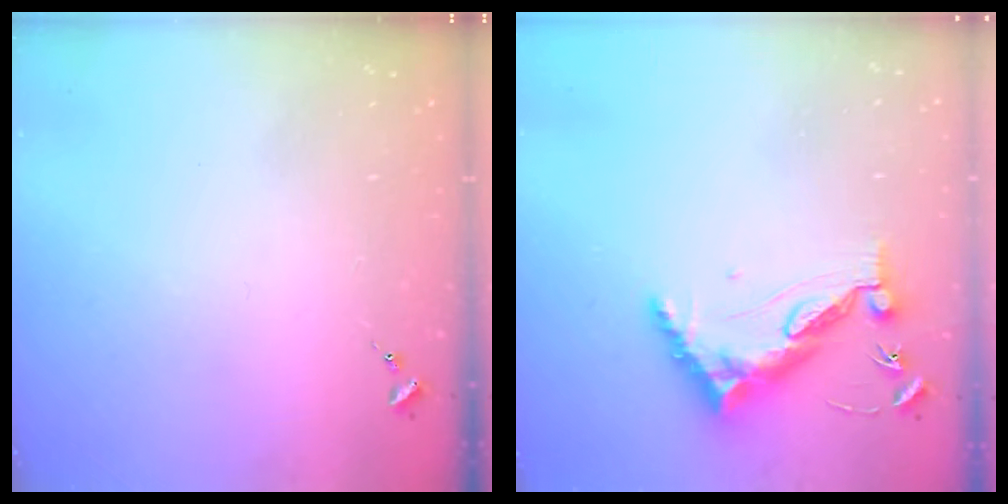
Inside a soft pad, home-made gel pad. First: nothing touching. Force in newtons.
{"total": 12.1, "press": 12.0, "slide": 1.2}